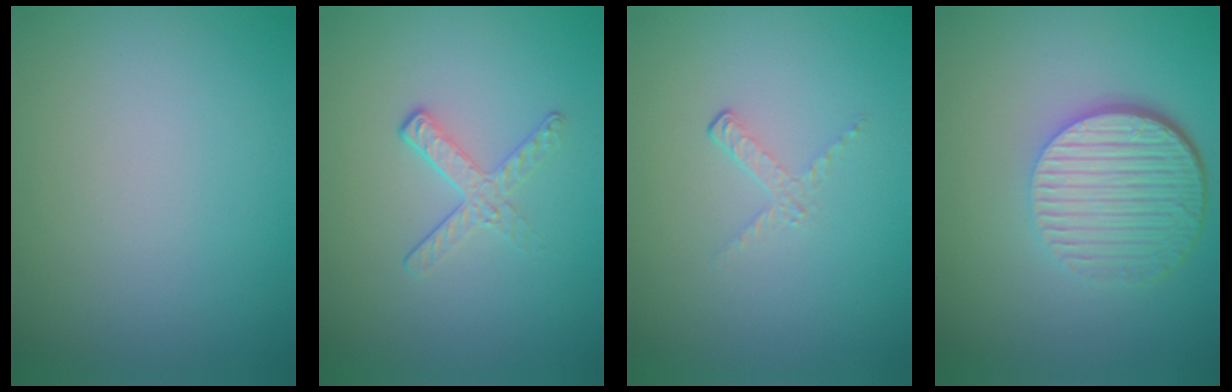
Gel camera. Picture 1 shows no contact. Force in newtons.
{"total": 1.9, "press": 1.1, "slide": 1.6}
{"total": 1.1, "press": 0.4, "slide": 1.1}
{"total": 6.0, "press": 4.2, "slide": 4.2}